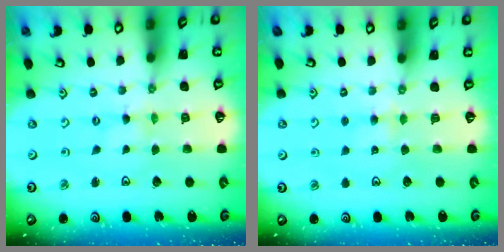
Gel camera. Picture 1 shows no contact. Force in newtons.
{"total": 3.8, "press": 3.8, "slide": 0.5}